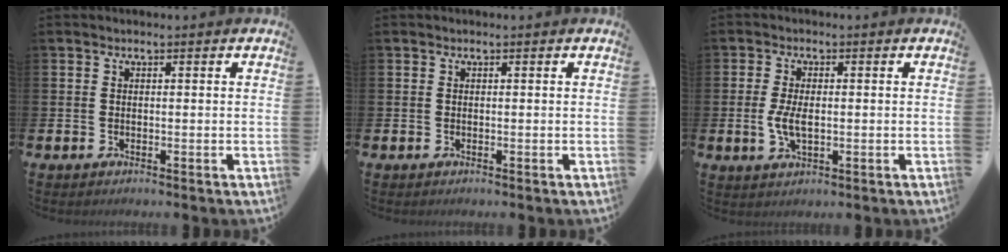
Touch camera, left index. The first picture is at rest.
{"total": 0.0}
{"total": 3.8, "force": [-0.1, 1.9, 3.3], "torque": [-0.057, 0.003, -0.005]}